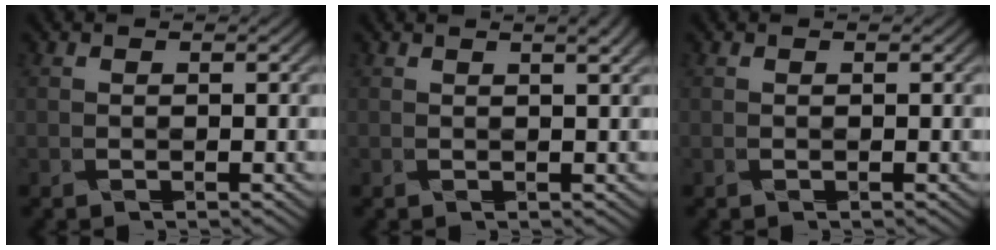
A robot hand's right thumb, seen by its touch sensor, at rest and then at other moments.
{"total": 1.7, "force": [0.7, 0.4, 1.5], "torque": [-0.033, -0.001, 0.017]}
{"total": 0.0}